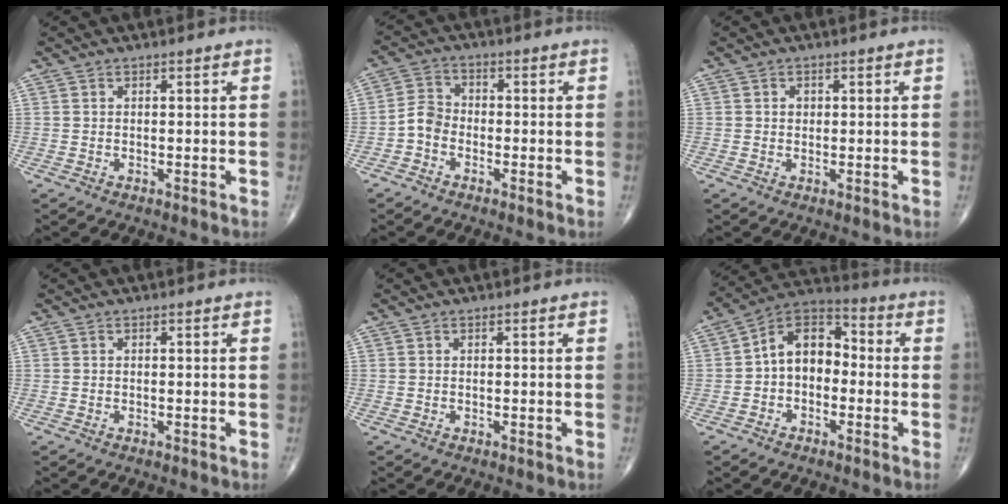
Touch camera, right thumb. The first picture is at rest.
{"total": 4.1, "force": [-1.9, 3.0, 2.0], "torque": [-0.030, 0.017, -0.047]}
{"total": 1.2, "force": [0.2, 1.1, 0.6], "torque": [-0.004, 0.001, 0.003]}
{"total": 0.0}
{"total": 0.0}
{"total": 10.6, "force": [-0.8, 7.5, 7.4], "torque": [-0.093, 0.041, -0.035]}